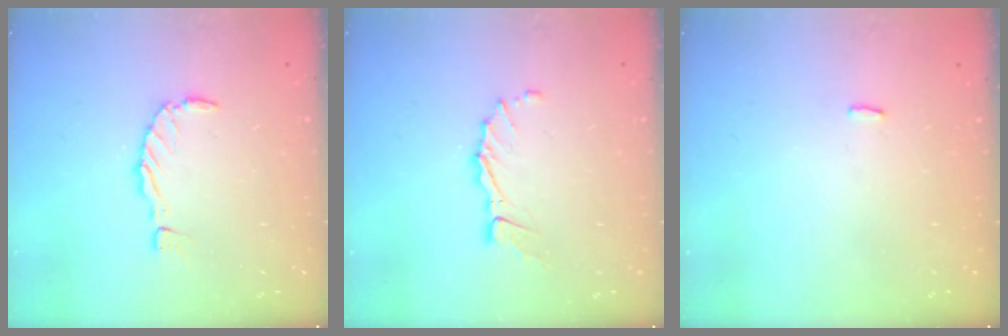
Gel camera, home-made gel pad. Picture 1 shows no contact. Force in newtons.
{"total": 7.0, "press": 7.0, "slide": 0.5}
{"total": 2.2, "press": 2.1, "slide": 0.4}